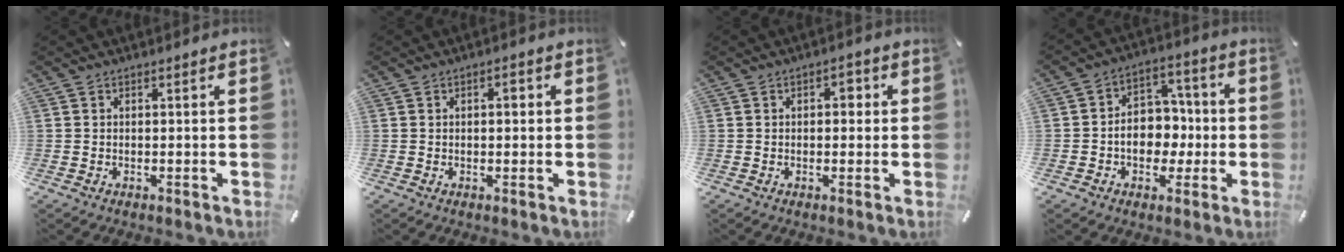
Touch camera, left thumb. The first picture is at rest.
{"total": 2.0, "force": [0.3, 1.1, 1.6], "torque": [-0.017, 0.002, -0.001]}
{"total": 2.6, "force": [0.0, 1.8, 1.9], "torque": [-0.022, 0.005, -0.008]}
{"total": 10.1, "force": [-1.7, 8.4, 5.3], "torque": [-0.084, 0.024, -0.026]}